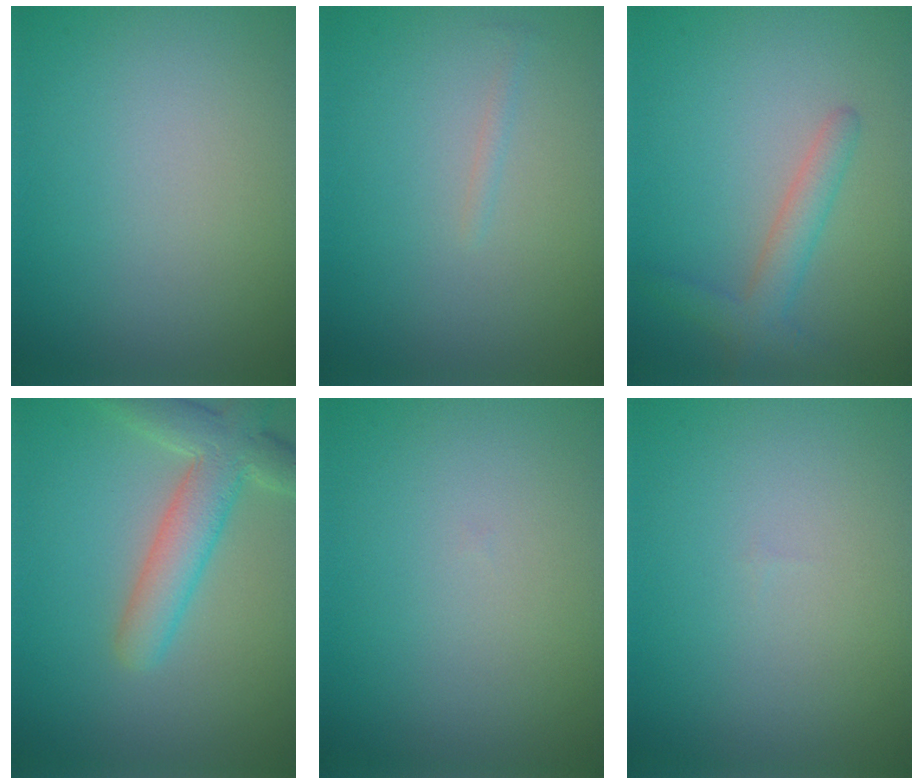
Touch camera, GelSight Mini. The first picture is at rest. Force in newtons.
{"total": 0.6, "press": 0.6, "slide": 0.0}
{"total": 2.1, "press": 2.1, "slide": 0.2}
{"total": 5.4, "press": 5.4, "slide": 0.4}
{"total": 0.0}
{"total": 0.0}